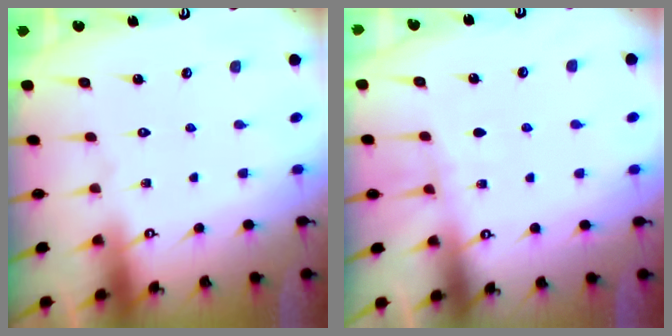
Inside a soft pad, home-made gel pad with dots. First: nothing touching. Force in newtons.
{"total": 3.6, "press": 3.5, "slide": 0.4}